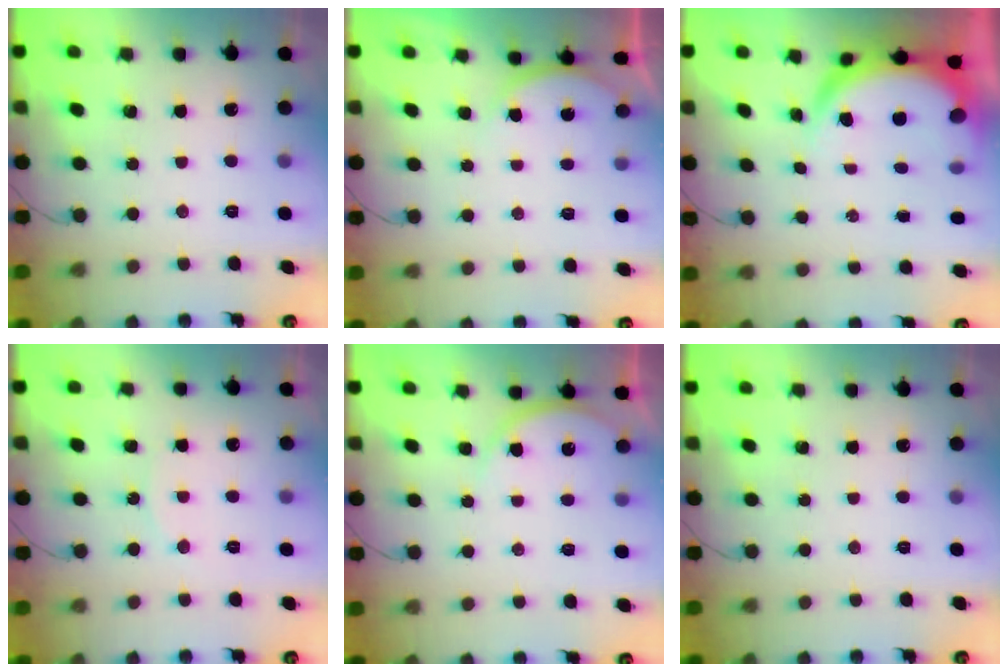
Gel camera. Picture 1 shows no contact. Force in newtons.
{"total": 4.1, "press": 4.1, "slide": 0.5}
{"total": 6.3, "press": 6.3, "slide": 0.9}
{"total": 5.4, "press": 5.3, "slide": 0.7}
{"total": 6.1, "press": 6.1, "slide": 0.6}
{"total": 0.0}